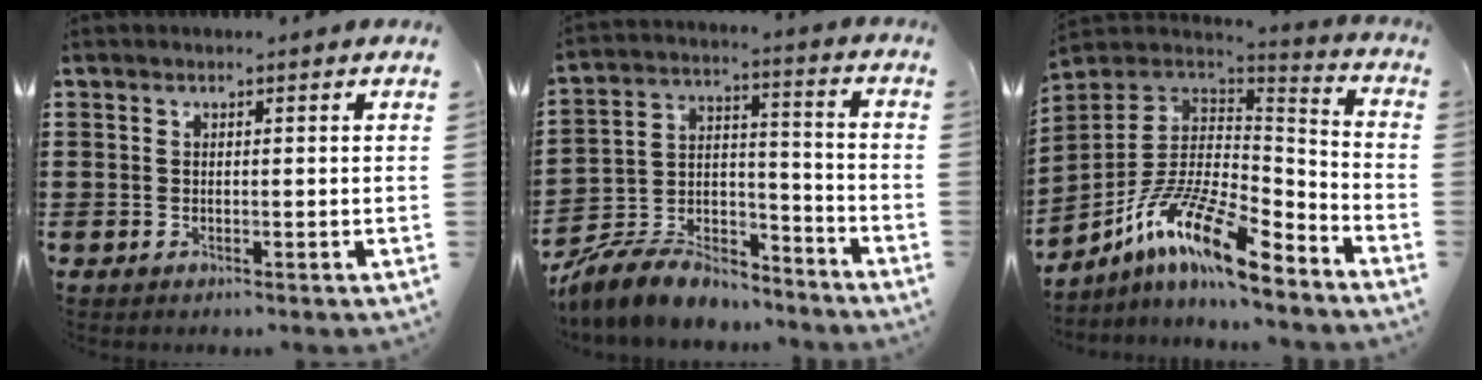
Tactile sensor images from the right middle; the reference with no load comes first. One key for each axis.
{"total": 9.1, "fx": -8.3, "fy": 2.7, "fz": 2.5, "tx": -0.051, "ty": 0.021, "tz": -0.163}
{"total": 13.5, "fx": -8.4, "fy": 3.9, "fz": 9.9, "tx": -0.203, "ty": 0.003, "tz": -0.164}